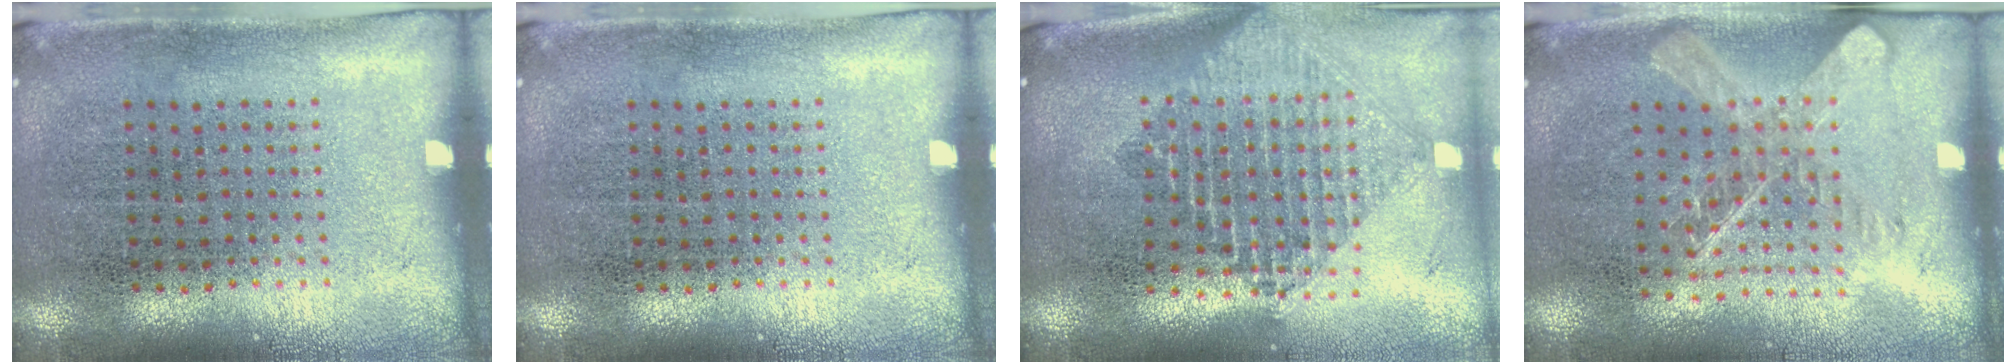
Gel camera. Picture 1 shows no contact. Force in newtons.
{"total": 0.0}
{"total": 2.2, "press": 1.7, "slide": 1.4}
{"total": 1.5, "press": 1.3, "slide": 0.7}